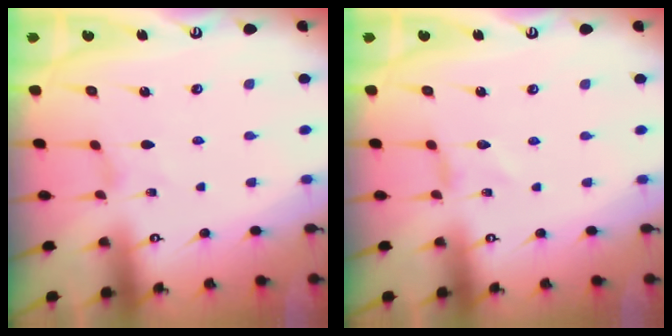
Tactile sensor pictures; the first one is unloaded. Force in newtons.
{"total": 0.0}